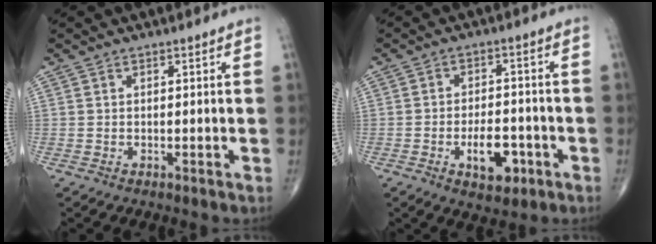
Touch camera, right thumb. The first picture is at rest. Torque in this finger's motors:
{"motor_torque": [0.97, 0.67, 0.80, -0.28, 0.20]}